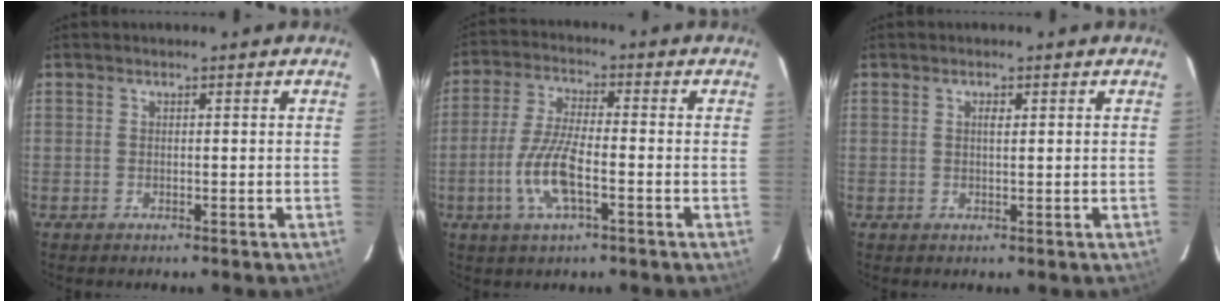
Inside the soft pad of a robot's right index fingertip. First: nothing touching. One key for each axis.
{"total": 9.5, "fx": -3.3, "fy": 2.5, "fz": 8.5, "tx": -0.181, "ty": -0.003, "tz": -0.066}
{"total": 1.3, "fx": 0.5, "fy": 0.4, "fz": 1.1, "tx": -0.017, "ty": 0.002, "tz": 0.008}